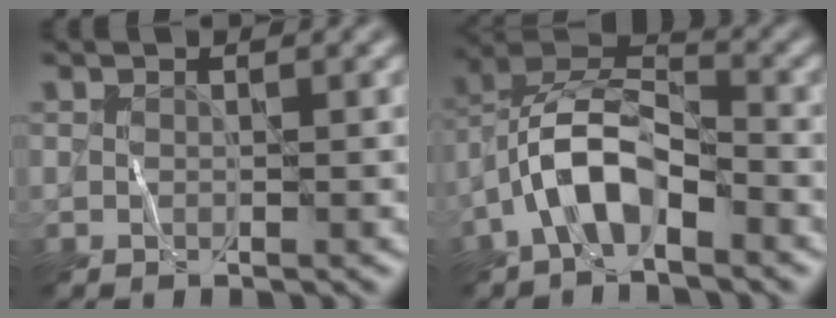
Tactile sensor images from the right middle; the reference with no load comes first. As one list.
[{"total": 6.4, "force": [-3.3, 2.8, 4.7], "torque": [-0.089, 0.014, -0.069]}]